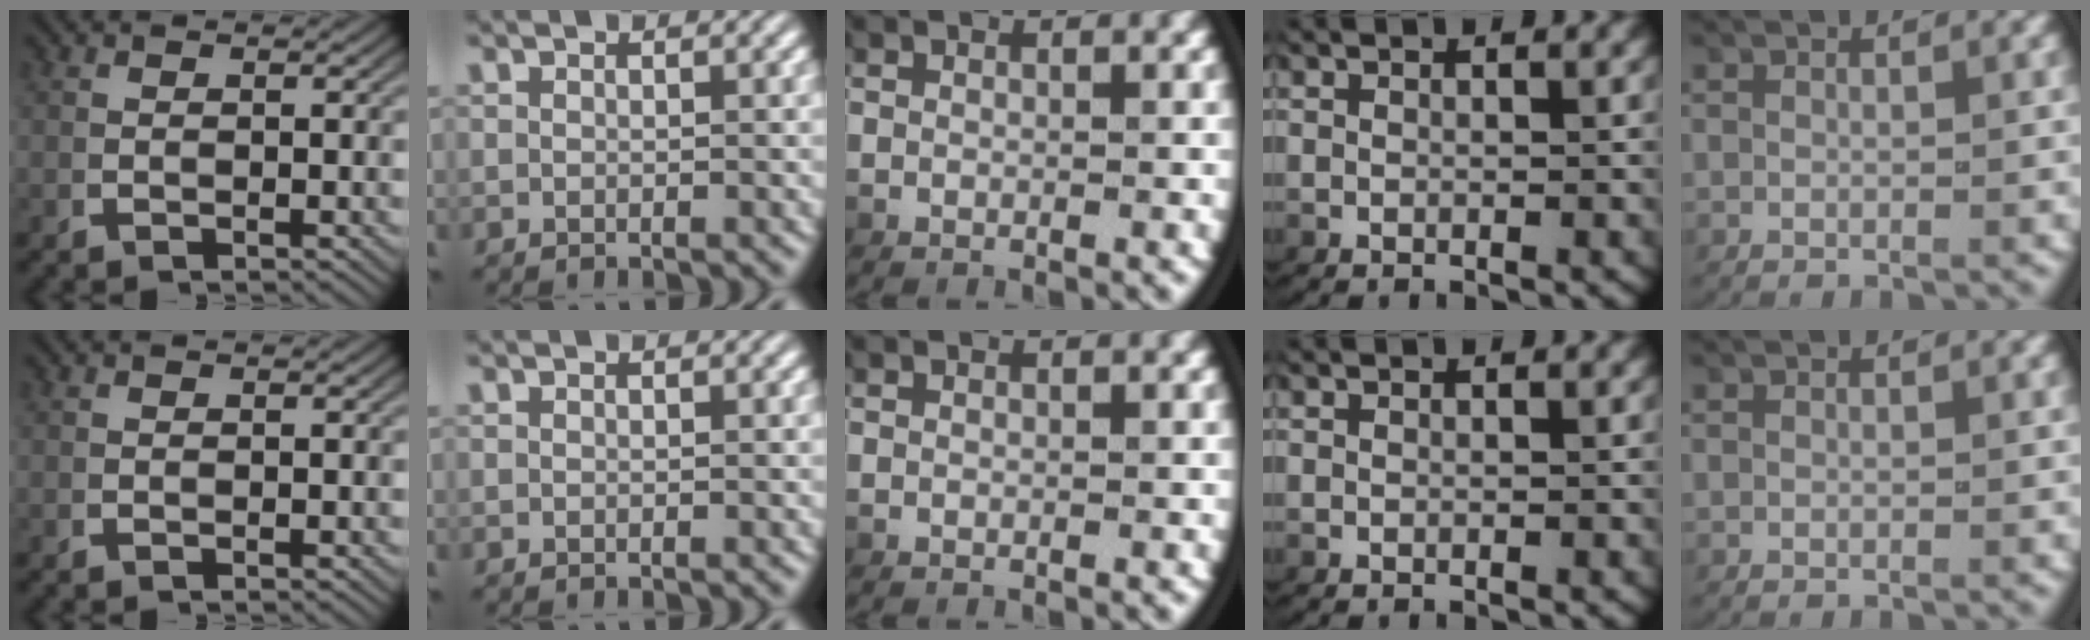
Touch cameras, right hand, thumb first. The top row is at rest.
{}